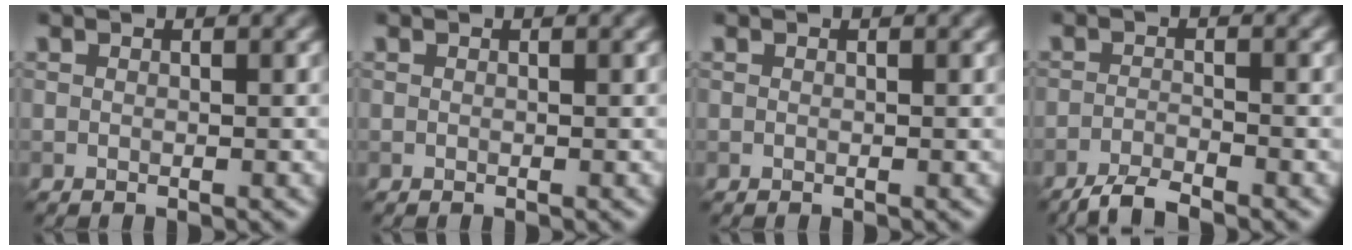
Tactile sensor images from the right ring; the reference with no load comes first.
{"total": 0.0}
{"total": 0.0}
{"total": 2.9, "force": [-2.6, 0.0, 1.2], "torque": [-0.029, 0.002, -0.055]}